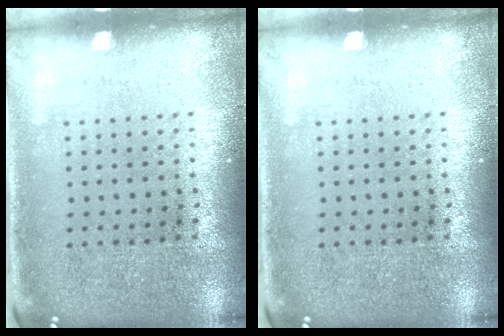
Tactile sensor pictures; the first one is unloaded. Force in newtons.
{"total": 0.0}